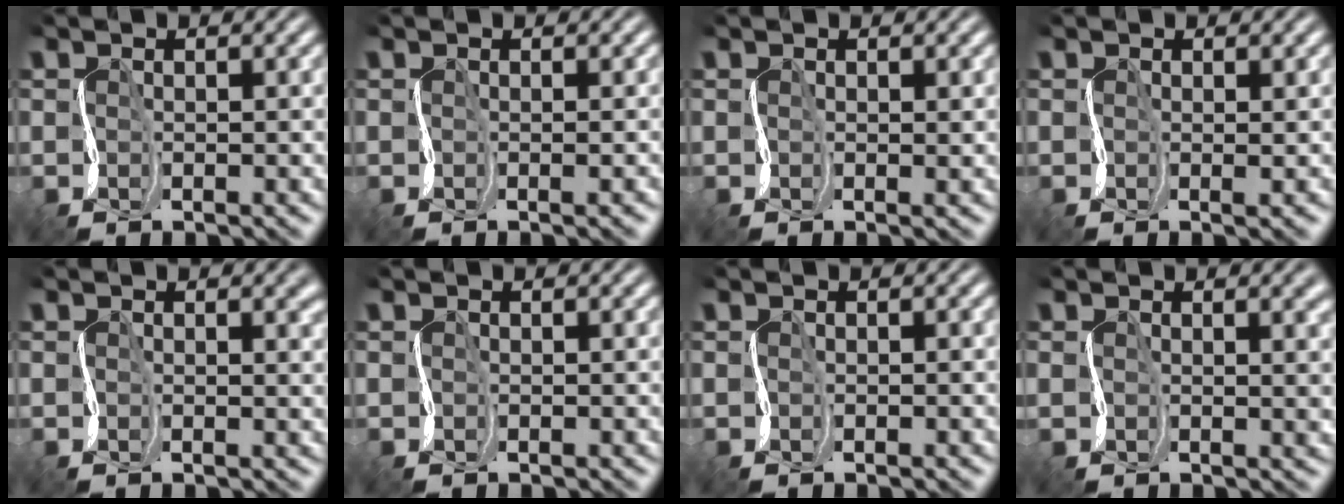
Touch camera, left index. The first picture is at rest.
{"total": 0.6, "force": [0.0, -0.1, 0.6], "torque": [-0.001, 0.004, 0.001]}
{"total": 0.6, "force": [0.2, 0.2, 0.5], "torque": [-0.006, -0.001, 0.005]}
{"total": 1.0, "force": [0.3, 0.1, 0.9], "torque": [-0.014, 0.002, 0.007]}
{"total": 1.9, "force": [0.6, 1.1, 1.5], "torque": [-0.010, 0.001, 0.006]}
{"total": 0.0}
{"total": 0.0}
{"total": 3.0, "force": [1.0, 1.4, 2.4], "torque": [-0.016, 0.005, 0.012]}